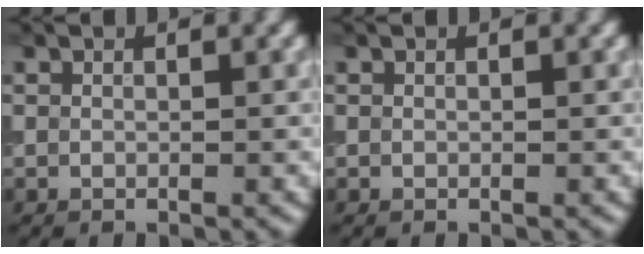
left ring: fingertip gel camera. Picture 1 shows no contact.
{"total": 0.0}